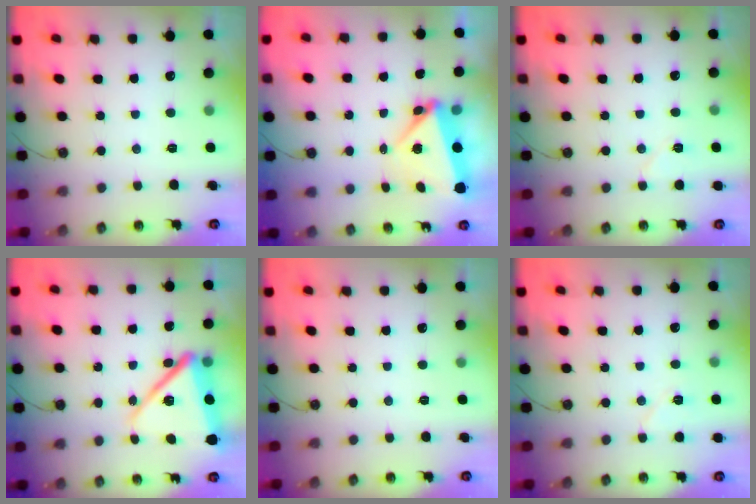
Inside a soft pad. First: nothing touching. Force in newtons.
{"total": 5.2, "press": 5.2, "slide": 0.2}
{"total": 5.6, "press": 4.9, "slide": 2.6}
{"total": 17.6, "press": 17.3, "slide": 3.5}
{"total": 0.0}
{"total": 6.2, "press": 5.7, "slide": 2.5}